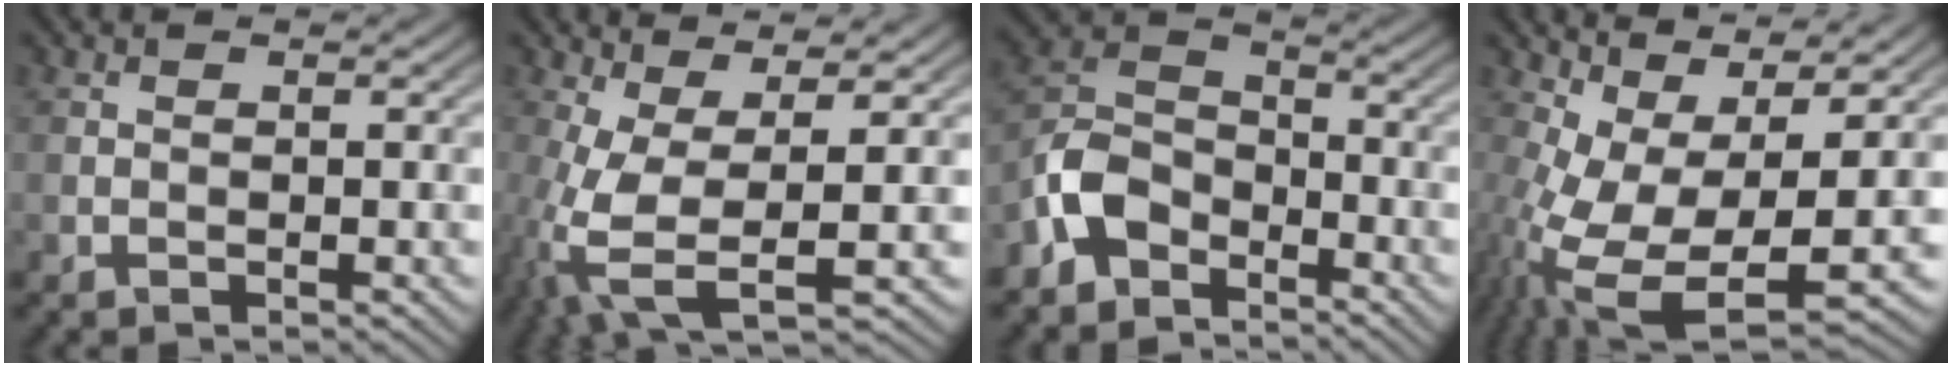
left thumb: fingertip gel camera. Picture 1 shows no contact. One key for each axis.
{"total": 9.3, "fx": -1.7, "fy": 3.0, "fz": 8.6, "tx": -0.193, "ty": -0.008, "tz": -0.032}
{"total": 7.6, "fx": -5.1, "fy": 4.4, "fz": 3.7, "tx": -0.080, "ty": 0.004, "tz": -0.123}
{"total": 15.1, "fx": -1.5, "fy": 6.1, "fz": 13.7, "tx": -0.273, "ty": -0.026, "tz": 0.000}